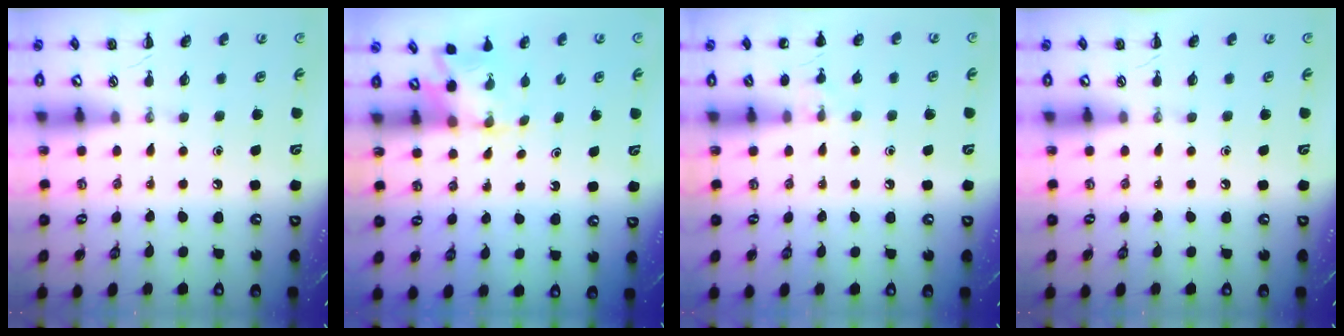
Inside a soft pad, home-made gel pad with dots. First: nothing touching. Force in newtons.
{"total": 2.5, "press": 2.4, "slide": 0.9}
{"total": 5.2, "press": 4.9, "slide": 1.6}
{"total": 0.0}